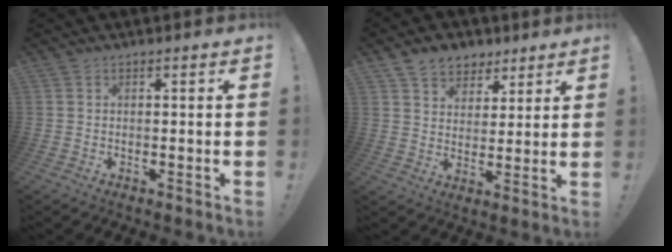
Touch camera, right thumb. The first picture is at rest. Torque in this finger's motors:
{"motor_torque": [-0.23, 0.56, 0.66, 0.26, 0.00]}